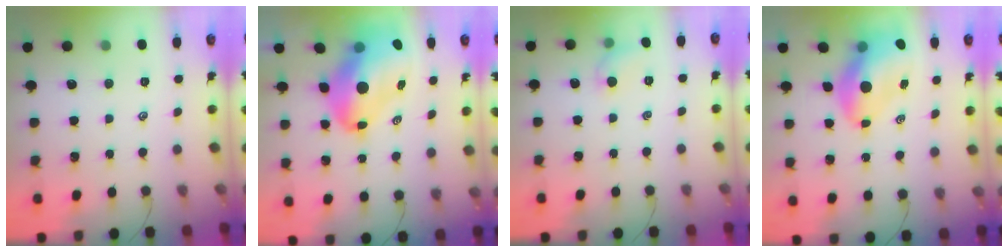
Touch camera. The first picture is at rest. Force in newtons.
{"total": 16.9, "press": 16.3, "slide": 4.6}
{"total": 6.5, "press": 6.4, "slide": 1.2}
{"total": 11.7, "press": 11.2, "slide": 3.4}